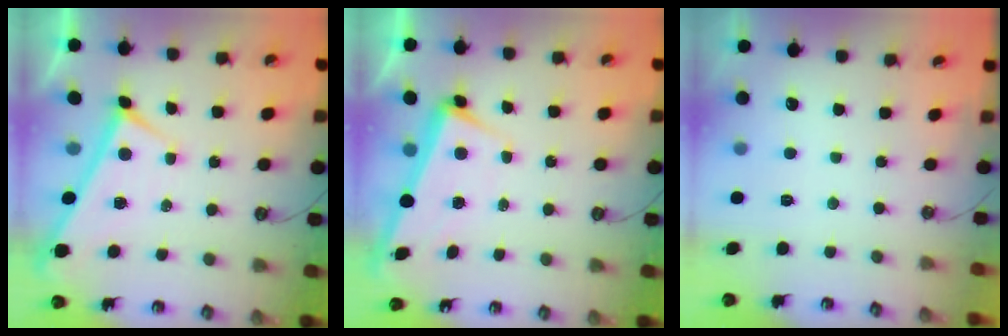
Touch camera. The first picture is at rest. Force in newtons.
{"total": 3.1, "press": 2.9, "slide": 0.9}
{"total": 0.0}